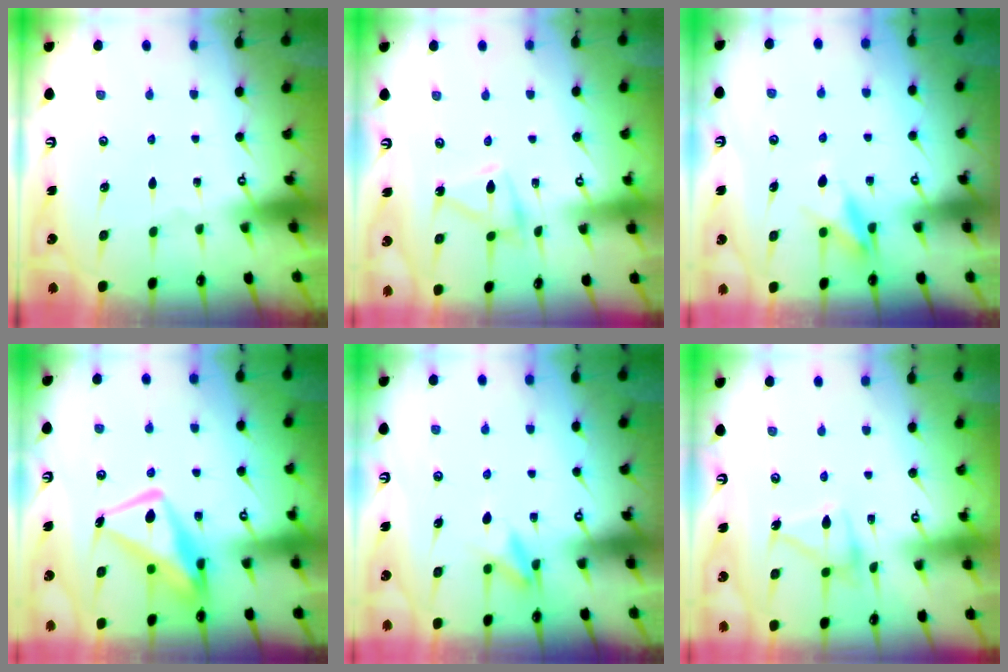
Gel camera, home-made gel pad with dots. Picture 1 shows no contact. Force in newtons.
{"total": 8.7, "press": 8.7, "slide": 0.3}
{"total": 8.8, "press": 8.7, "slide": 1.1}
{"total": 11.9, "press": 11.8, "slide": 1.3}
{"total": 9.0, "press": 9.0, "slide": 1.1}
{"total": 12.7, "press": 12.7, "slide": 0.7}